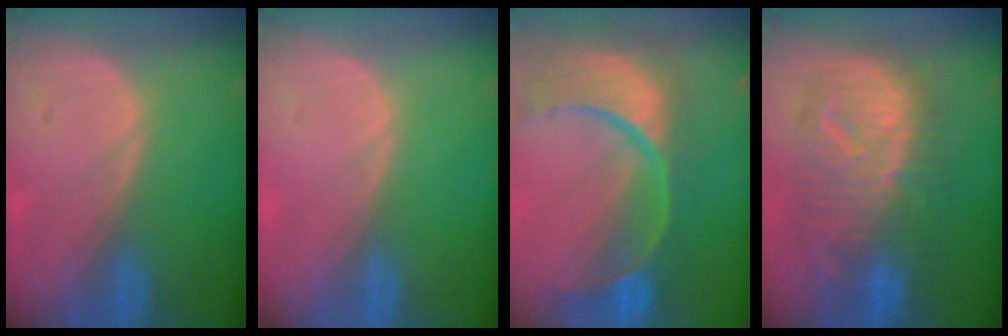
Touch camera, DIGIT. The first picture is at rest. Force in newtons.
{"total": 0.0}
{"total": 13.8, "press": 10.9, "slide": 8.4}
{"total": 12.0, "press": 11.9, "slide": 1.3}